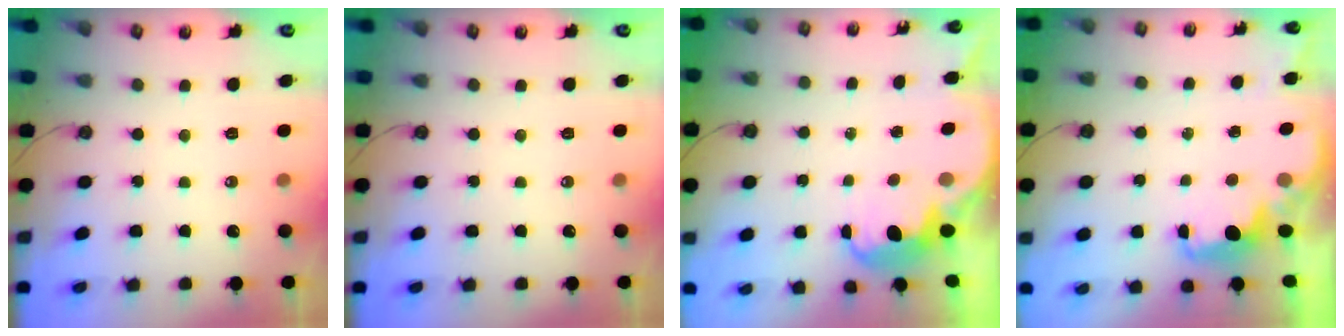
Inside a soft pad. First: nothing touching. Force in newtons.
{"total": 0.0}
{"total": 3.4, "press": 3.3, "slide": 0.8}
{"total": 2.1, "press": 1.9, "slide": 0.8}